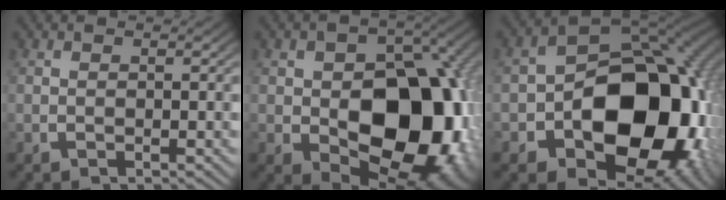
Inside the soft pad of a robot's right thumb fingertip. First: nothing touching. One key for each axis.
{"total": 20.2, "fx": -2.3, "fy": 13.1, "fz": 15.2, "tx": -0.246, "ty": -0.081, "tz": 0.004}
{"total": 22.5, "fx": -3.9, "fy": 14.9, "fz": 16.4, "tx": -0.280, "ty": -0.076, "tz": -0.031}